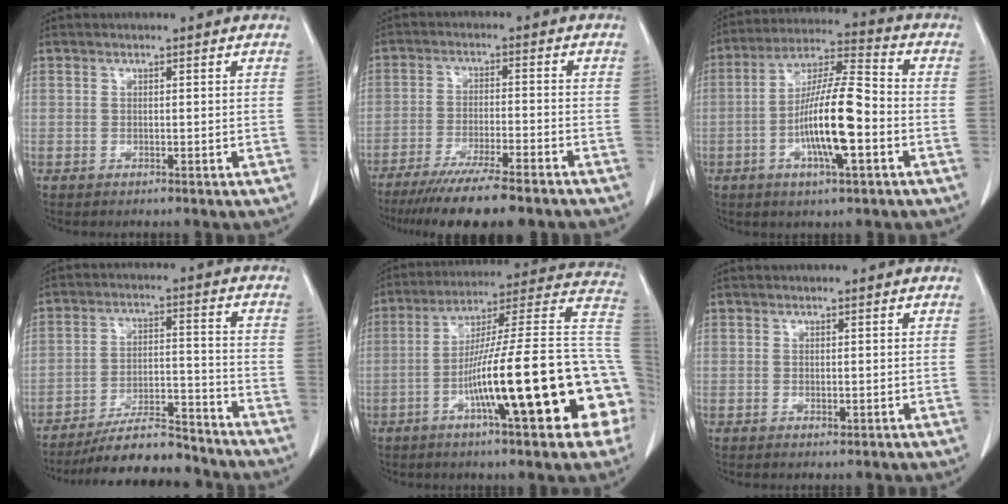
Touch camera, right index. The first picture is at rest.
{"total": 13.1, "force": [-10.7, 0.8, 7.4], "torque": [-0.116, -0.032, -0.169]}
{"total": 13.3, "force": [-3.5, 1.8, 12.7], "torque": [-0.235, 0.005, -0.066]}
{"total": 12.6, "force": [-11.6, 1.7, 4.7], "torque": [-0.073, 0.011, -0.193]}
{"total": 26.0, "force": [-6.9, 2.3, 24.9], "torque": [-0.281, 0.019, -0.108]}
{"total": 0.7, "force": [-0.1, 0.4, 0.5], "torque": [-0.005, 0.000, 0.003]}